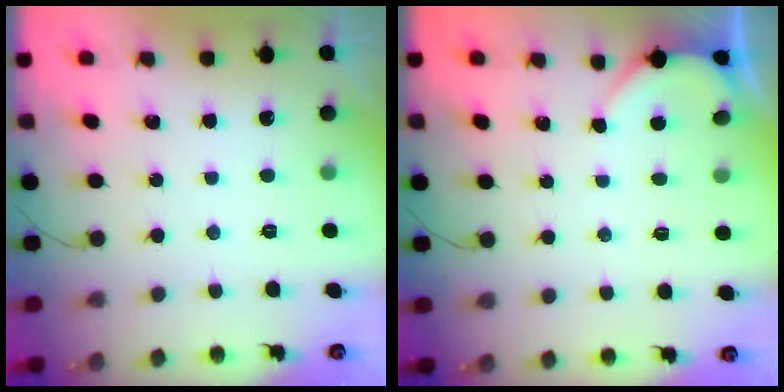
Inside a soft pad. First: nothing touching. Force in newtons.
{"total": 2.3, "press": 2.3, "slide": 0.3}